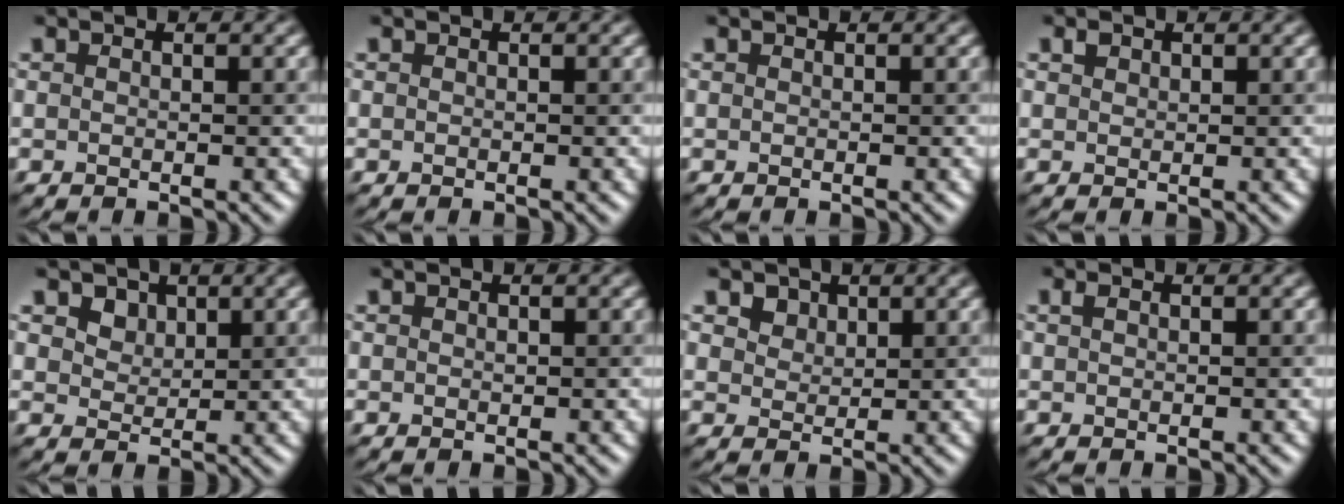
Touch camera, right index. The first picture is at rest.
{"total": 0.0}
{"total": 0.0}
{"total": 0.9, "force": [0.6, 0.6, 0.2], "torque": [-0.005, -0.001, 0.011]}
{"total": 2.3, "force": [1.4, 1.6, 0.8], "torque": [-0.025, -0.015, 0.034]}
{"total": 0.0}
{"total": 2.6, "force": [1.7, 1.7, 0.9], "torque": [-0.031, -0.011, 0.040]}
{"total": 0.6, "force": [0.3, 0.3, 0.4], "torque": [-0.011, 0.003, 0.007]}